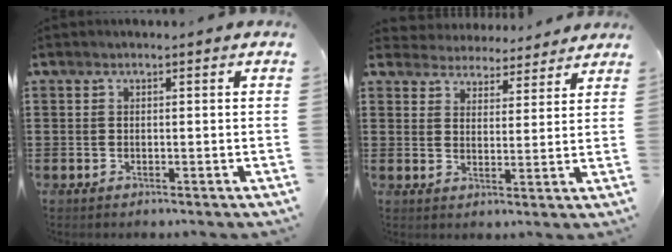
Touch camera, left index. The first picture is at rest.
{"total": 3.8, "force": [3.8, 0.6, -0.4], "torque": [-0.011, -0.021, 0.067]}